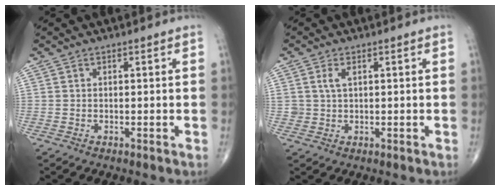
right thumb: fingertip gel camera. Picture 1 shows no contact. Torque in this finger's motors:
{"motor_torque": [0.47, 0.33, 0.33, 0.11, 0.01]}